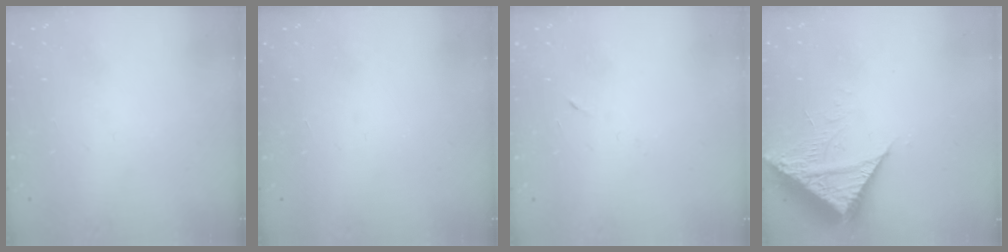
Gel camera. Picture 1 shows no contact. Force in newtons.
{"total": 1.5, "press": 1.5, "slide": 0.1}
{"total": 3.1, "press": 3.0, "slide": 1.0}
{"total": 9.4, "press": 9.4, "slide": 1.0}